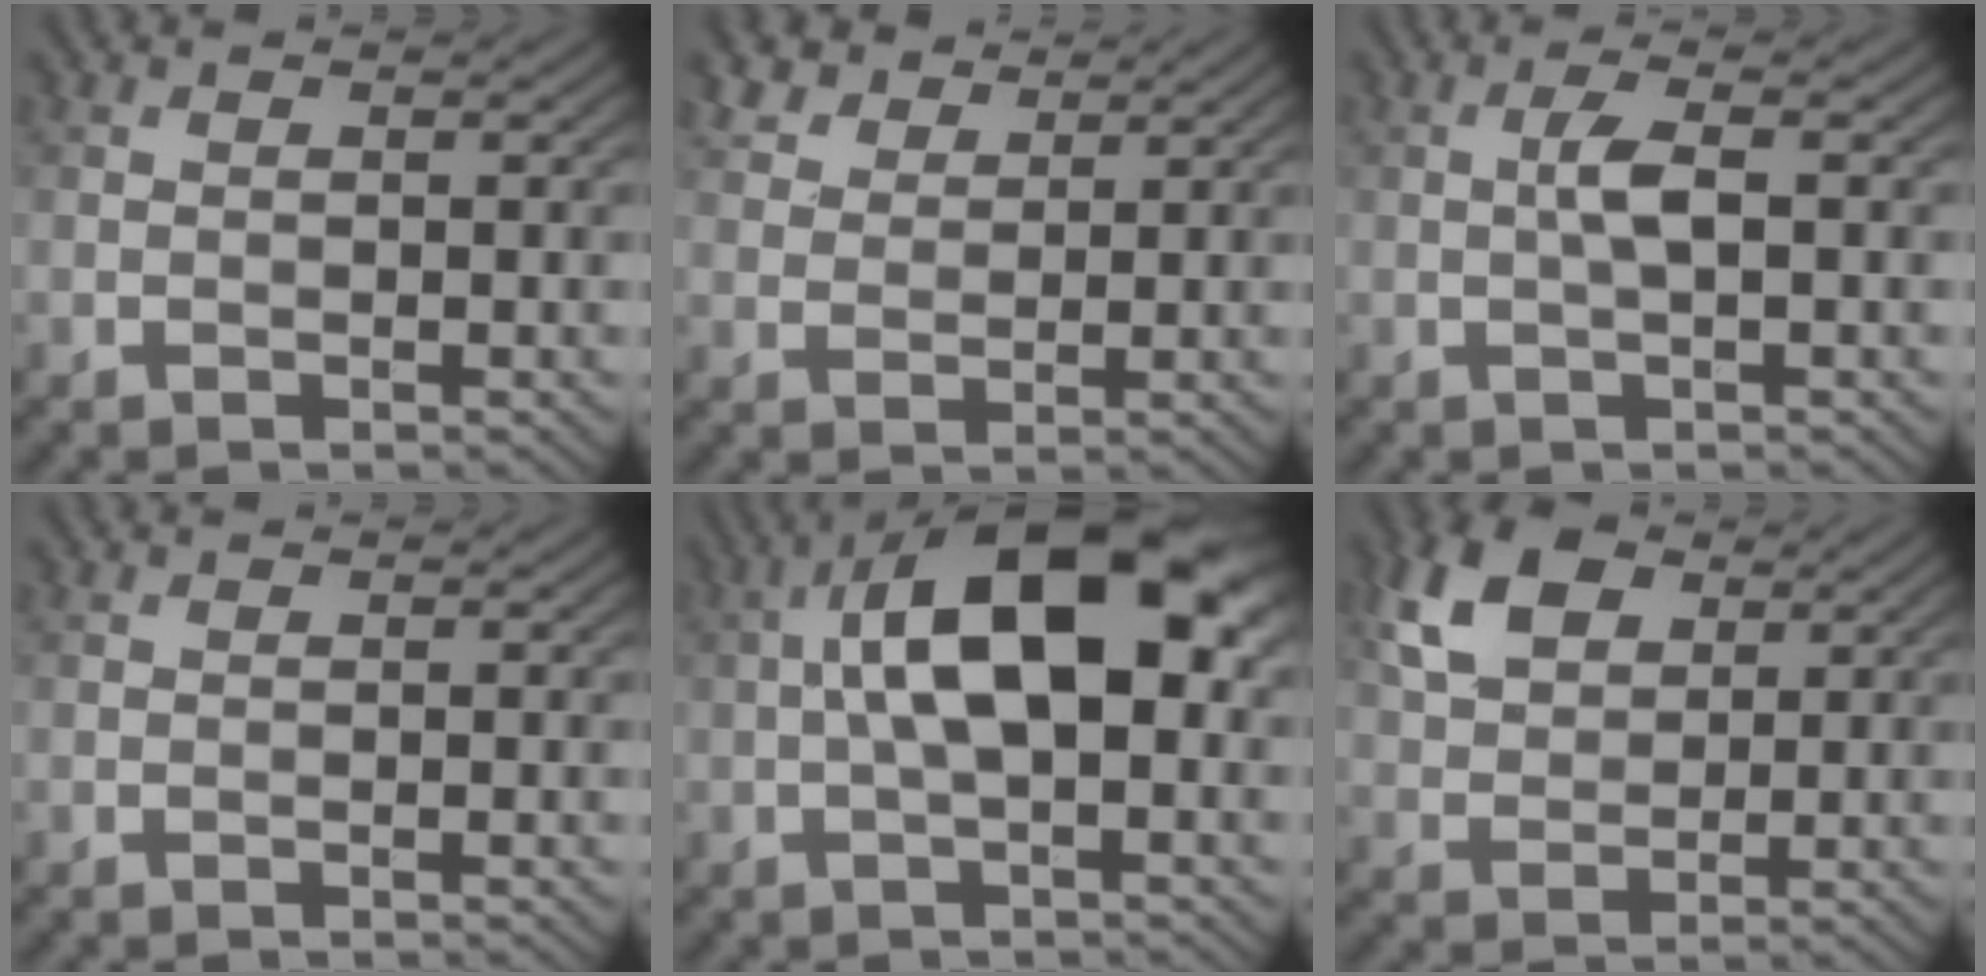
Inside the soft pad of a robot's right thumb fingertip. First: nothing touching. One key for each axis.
{"total": 4.0, "fx": 3.1, "fy": 2.1, "fz": 1.4, "tx": -0.043, "ty": 0.001, "tz": 0.071}
{"total": 2.7, "fx": 0.1, "fy": 0.4, "fz": 2.7, "tx": -0.055, "ty": 0.008, "tz": -0.002}
{"total": 0.0}
{"total": 13.8, "fx": 1.3, "fy": 5.9, "fz": 12.4, "tx": -0.203, "ty": 0.026, "tz": 0.013}
{"total": 8.0, "fx": 3.6, "fy": 5.1, "fz": 4.9, "tx": -0.120, "ty": 0.012, "tz": 0.066}